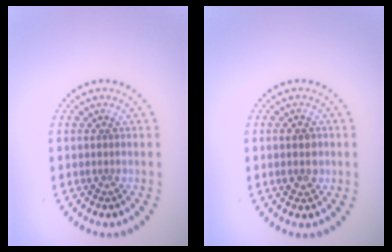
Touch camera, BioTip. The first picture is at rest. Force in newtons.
{"total": 2.4, "press": 2.4, "slide": 0.1}